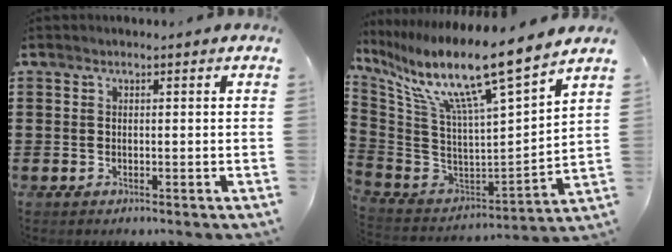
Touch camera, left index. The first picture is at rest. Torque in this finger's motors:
{"motor_torque": [1.12, -1.01, 0.59, 0.21]}